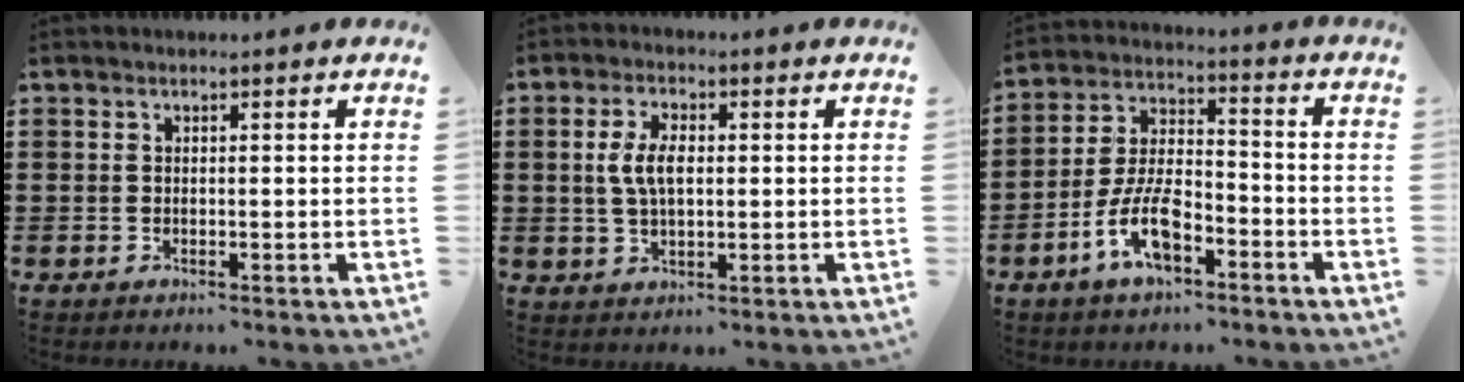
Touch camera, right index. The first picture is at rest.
{"total": 5.4, "force": [0.5, 2.6, 4.8], "torque": [-0.110, 0.004, 0.002]}
{"total": 9.0, "force": [-4.7, 4.0, 6.5], "torque": [-0.150, 0.002, -0.092]}